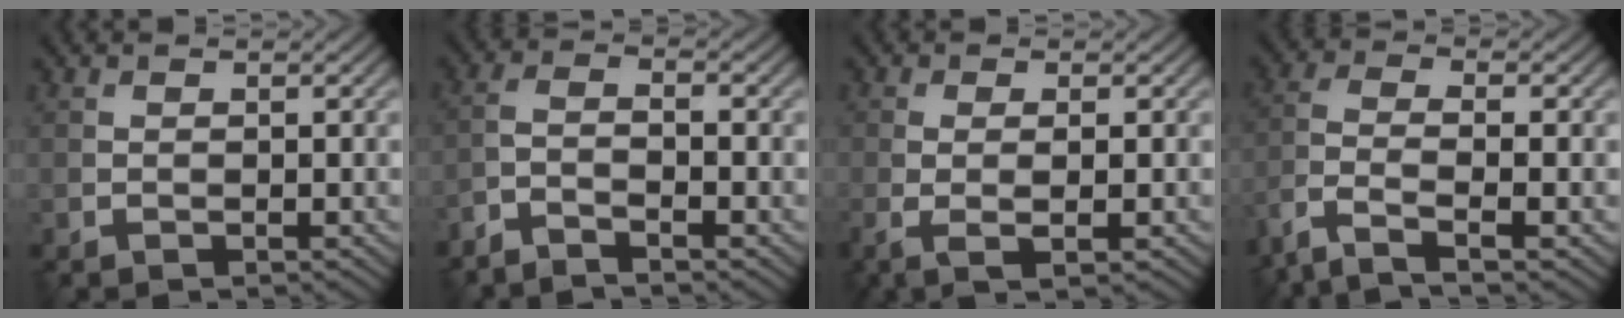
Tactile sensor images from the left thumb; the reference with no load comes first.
{"total": 3.3, "force": [-2.7, 0.3, 1.8], "torque": [-0.036, 0.001, -0.065]}
{"total": 3.0, "force": [-0.5, 0.6, 2.9], "torque": [-0.061, -0.002, -0.010]}
{"total": 6.2, "force": [-4.1, 1.5, 4.3], "torque": [-0.090, -0.002, -0.094]}